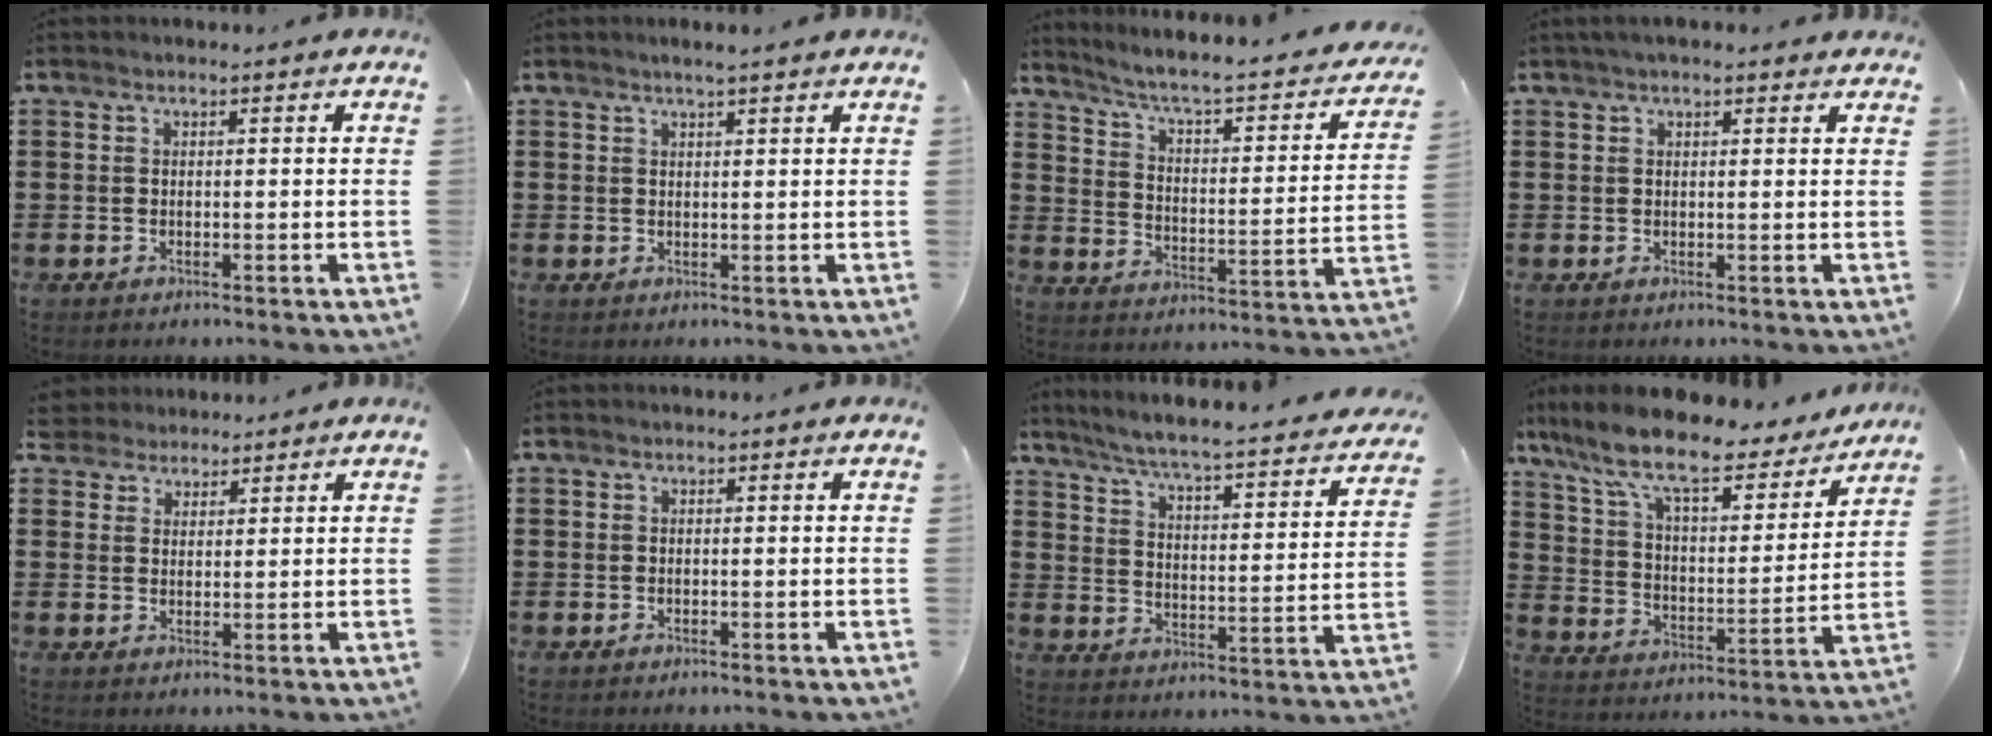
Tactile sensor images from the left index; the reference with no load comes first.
{"total": 1.4, "force": [1.1, -0.1, 0.8], "torque": [-0.016, -0.001, 0.021]}
{"total": 3.8, "force": [2.7, 0.4, 2.7], "torque": [-0.070, -0.034, 0.032]}
{"total": 1.8, "force": [1.3, 0.5, 1.0], "torque": [-0.021, 0.005, 0.024]}
{"total": 2.8, "force": [2.4, 1.4, -0.4], "torque": [-0.008, 0.005, 0.047]}
{"total": 0.0}
{"total": 4.2, "force": [3.7, -0.4, 2.0], "torque": [-0.060, -0.040, 0.050]}
{"total": 11.1, "force": [9.2, 2.1, 5.9], "torque": [-0.153, -0.055, 0.156]}